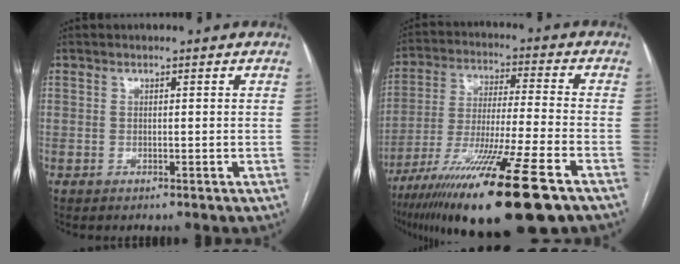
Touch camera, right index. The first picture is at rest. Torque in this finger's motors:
{"motor_torque": [1.36, -0.77, 1.05, 0.21]}